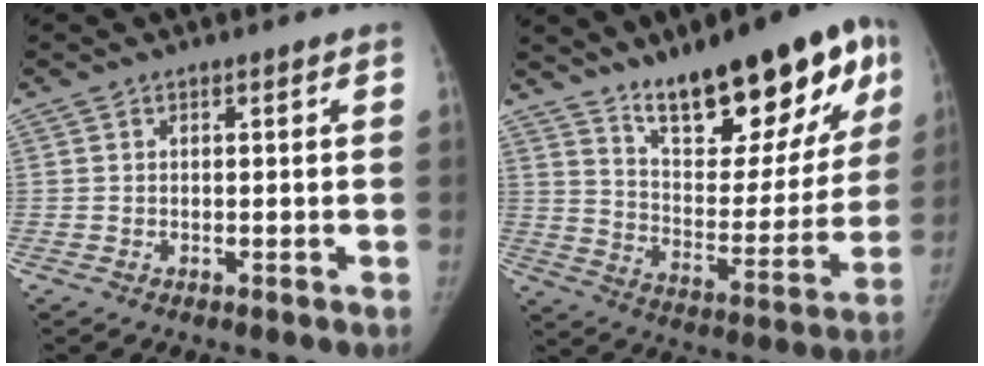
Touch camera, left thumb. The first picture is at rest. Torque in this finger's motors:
{"motor_torque": [1.85, 1.85, 1.39, -1.39, 0.33]}